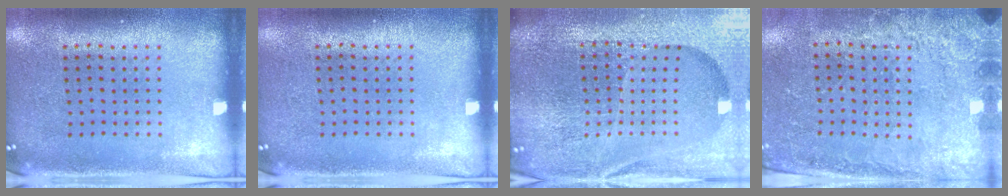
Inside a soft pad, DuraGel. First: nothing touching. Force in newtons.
{"total": 0.0}
{"total": 6.8, "press": 5.8, "slide": 3.4}
{"total": 2.5, "press": 2.4, "slide": 0.8}